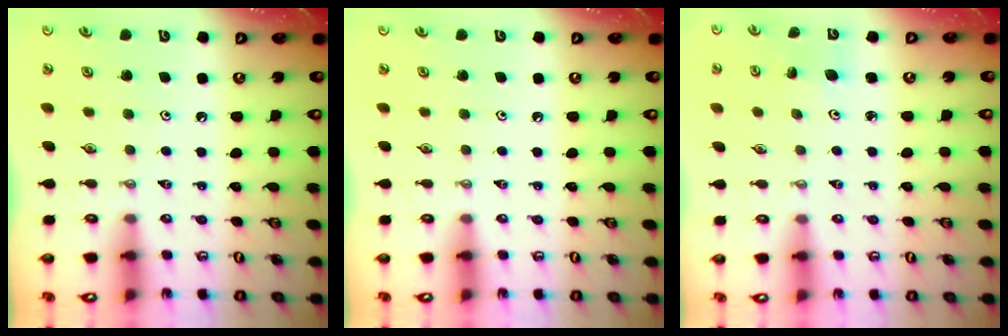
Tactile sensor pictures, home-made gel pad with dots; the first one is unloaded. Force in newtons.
{"total": 0.0}
{"total": 4.2, "press": 4.1, "slide": 0.5}